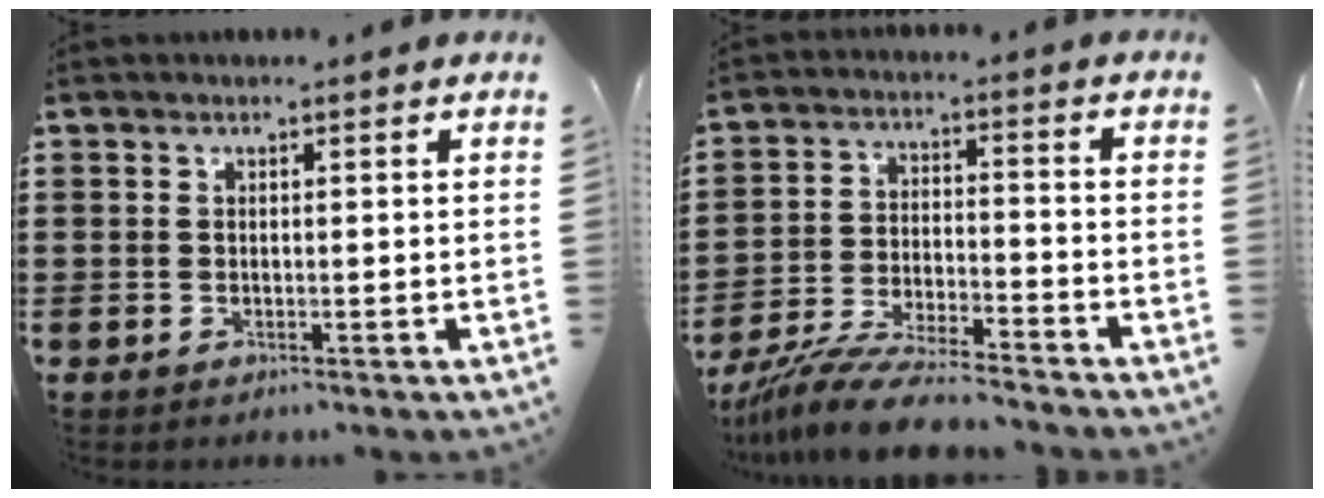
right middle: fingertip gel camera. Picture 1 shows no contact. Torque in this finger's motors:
{"motor_torque": [1.37, -0.76, 0.51, 0.15]}